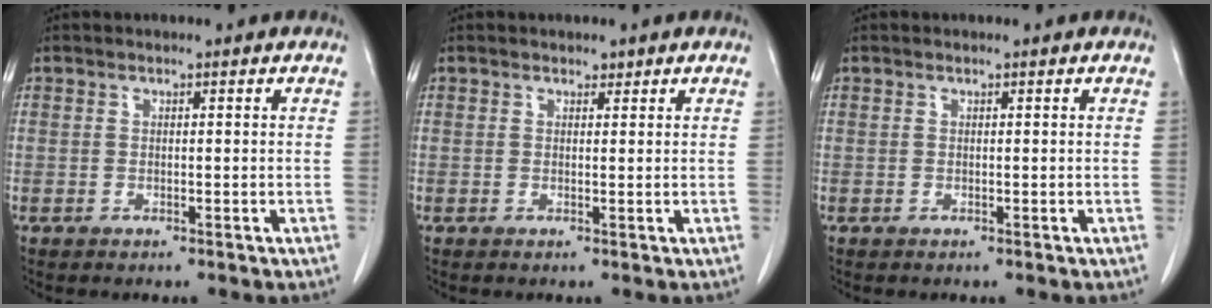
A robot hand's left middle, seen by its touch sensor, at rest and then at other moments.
{"total": 0.7, "force": [0.6, 0.3, 0.1], "torque": [-0.005, -0.003, 0.008]}
{"total": 0.0}